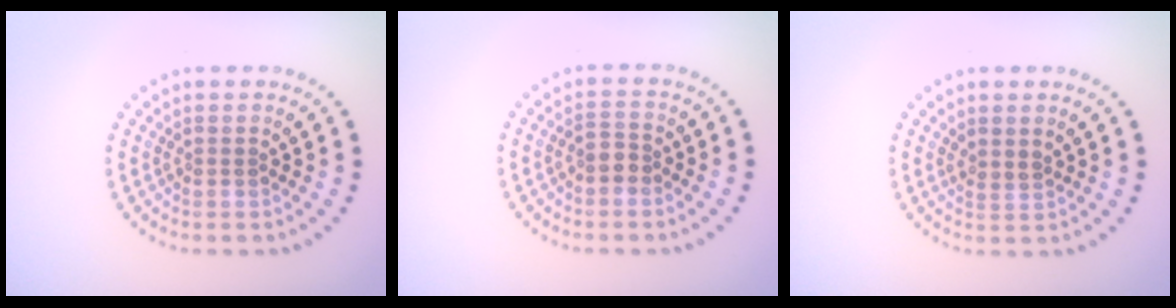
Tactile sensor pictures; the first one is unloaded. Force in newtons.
{"total": 1.7, "press": 1.4, "slide": 0.8}
{"total": 0.8, "press": 0.4, "slide": 0.7}